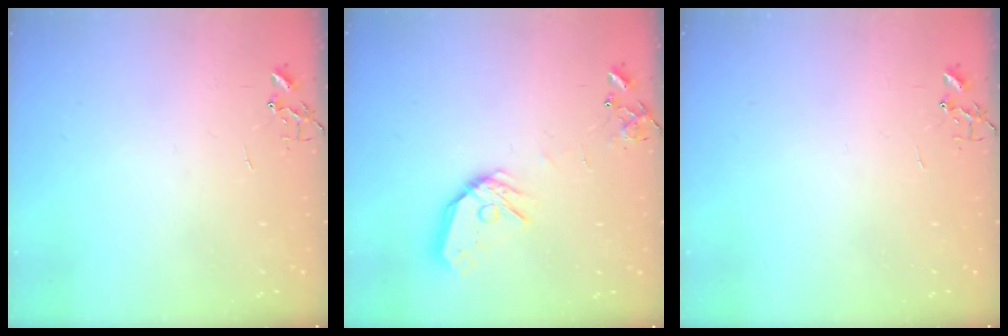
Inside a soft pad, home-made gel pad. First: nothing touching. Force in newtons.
{"total": 12.5, "press": 12.4, "slide": 0.9}
{"total": 0.0}